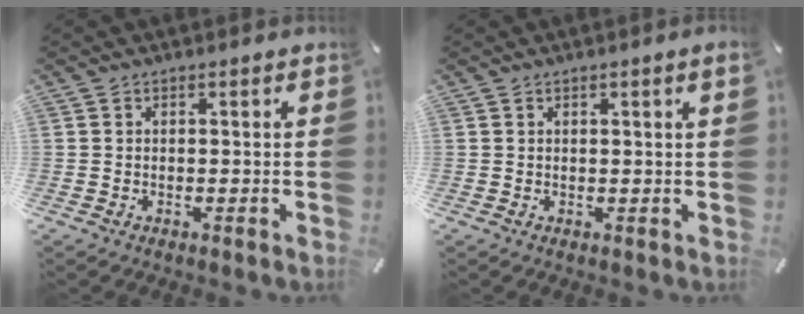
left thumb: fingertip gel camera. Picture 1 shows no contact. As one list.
[{"total": 1.4, "force": [0.5, 0.0, 1.3], "torque": [-0.024, -0.001, 0.008]}]